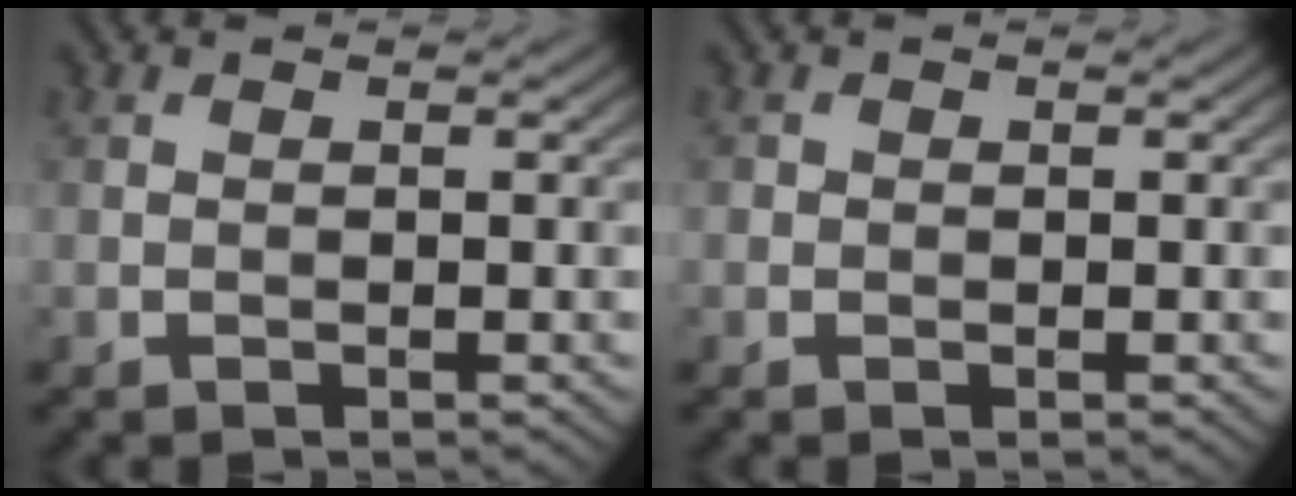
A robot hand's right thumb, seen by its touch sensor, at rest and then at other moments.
{"total": 0.6, "force": [-0.1, 0.6, 0.1], "torque": [0.002, -0.004, -0.004]}